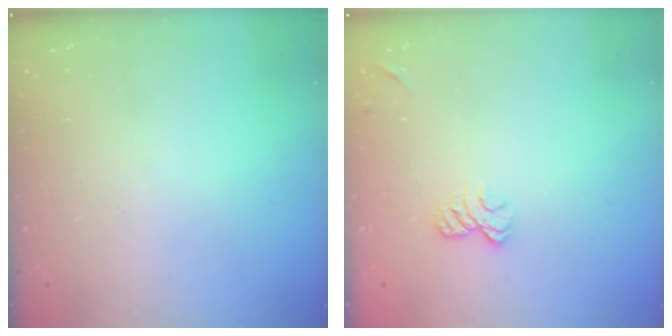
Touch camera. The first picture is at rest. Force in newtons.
{"total": 6.2, "press": 6.1, "slide": 1.2}